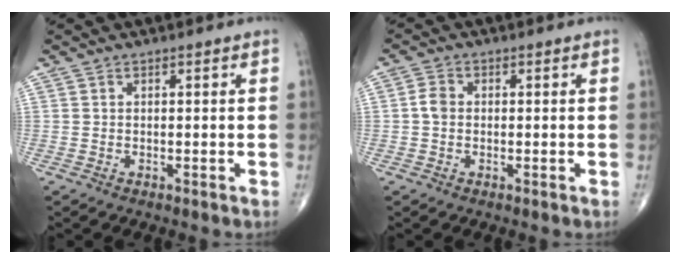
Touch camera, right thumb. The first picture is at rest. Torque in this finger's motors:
{"motor_torque": [-0.25, 0.23, 0.11, -0.09, 0.02]}